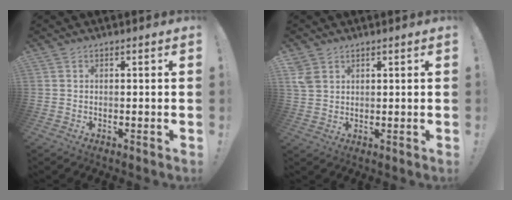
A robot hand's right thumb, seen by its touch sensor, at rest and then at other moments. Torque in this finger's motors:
{"motor_torque": [0.25, -0.52, 0.07, 0.31, 0.08]}